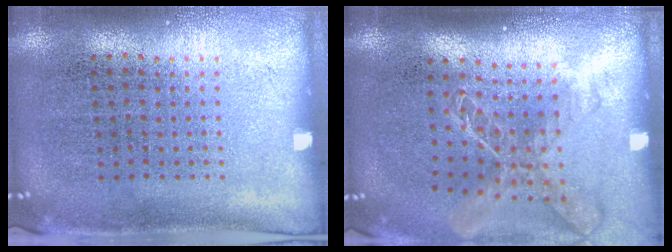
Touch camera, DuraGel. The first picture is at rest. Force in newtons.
{"total": 1.9, "press": 1.5, "slide": 1.2}